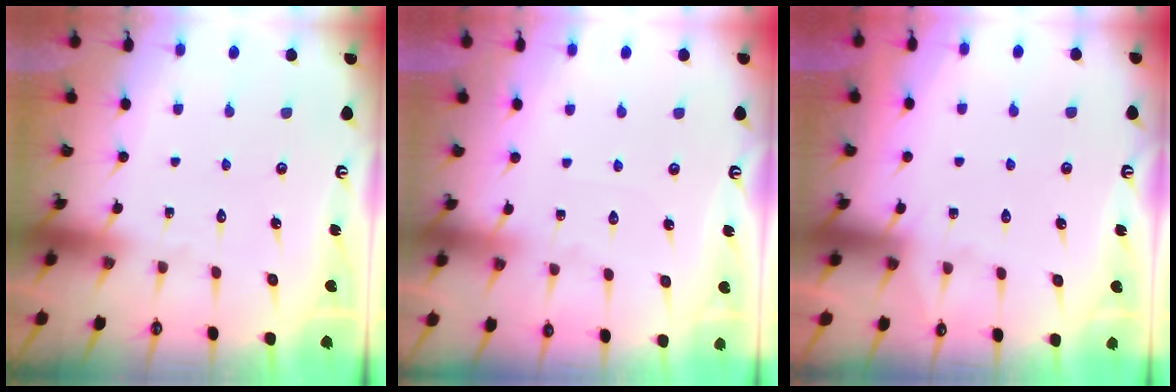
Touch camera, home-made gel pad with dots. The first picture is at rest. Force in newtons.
{"total": 3.7, "press": 3.6, "slide": 0.5}
{"total": 3.0, "press": 3.0, "slide": 0.4}